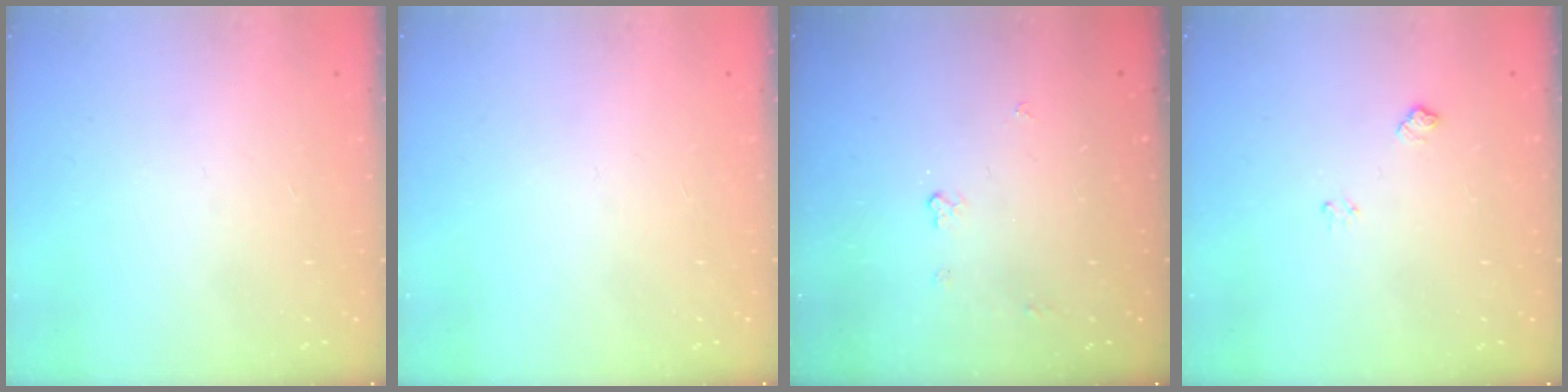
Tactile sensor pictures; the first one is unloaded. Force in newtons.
{"total": 0.0}
{"total": 3.5, "press": 3.5, "slide": 0.2}
{"total": 6.1, "press": 6.1, "slide": 0.7}